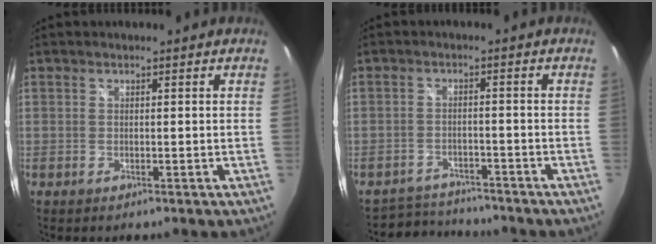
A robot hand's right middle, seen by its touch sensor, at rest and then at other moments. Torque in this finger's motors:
{"motor_torque": [-0.55, -0.09, 0.02, -0.04]}